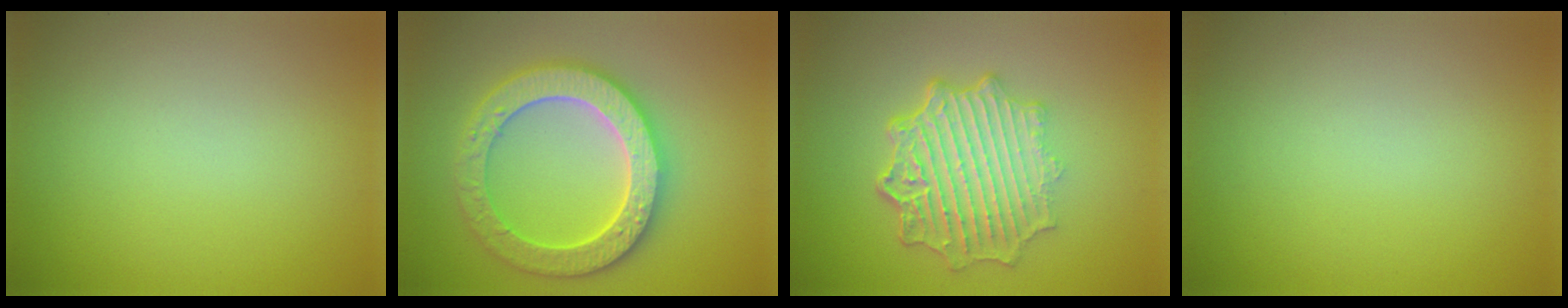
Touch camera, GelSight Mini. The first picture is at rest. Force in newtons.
{"total": 6.3, "press": 6.2, "slide": 1.2}
{"total": 7.1, "press": 5.3, "slide": 4.7}
{"total": 0.0}